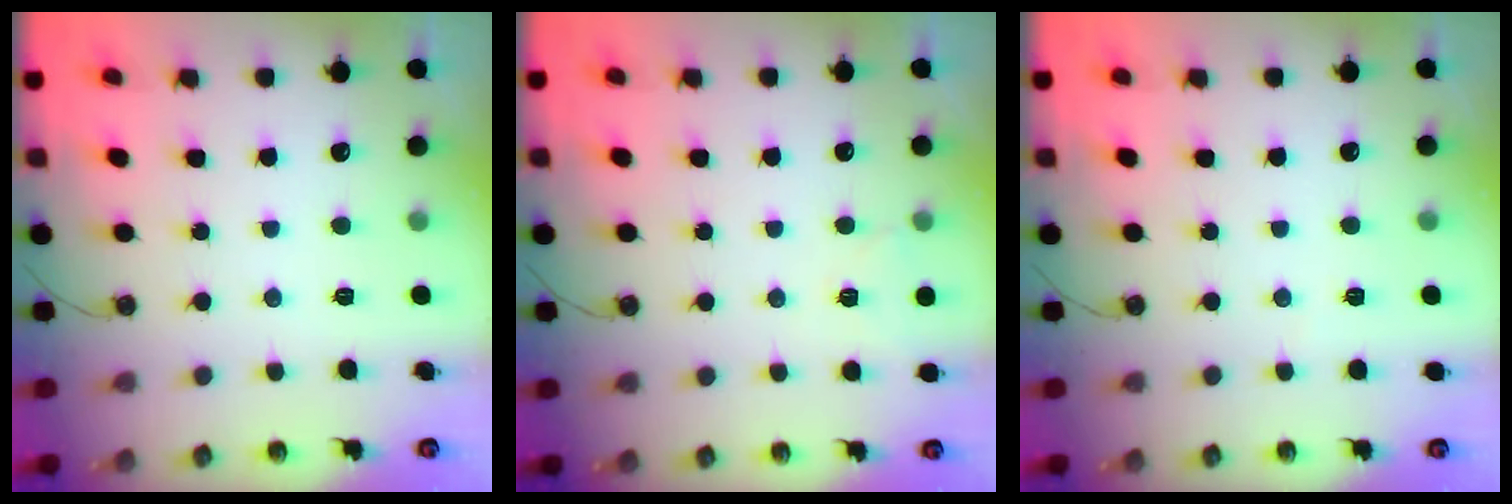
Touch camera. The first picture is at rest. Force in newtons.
{"total": 3.6, "press": 3.4, "slide": 1.1}
{"total": 2.0, "press": 2.0, "slide": 0.4}